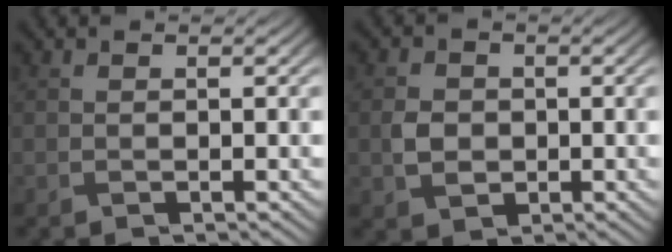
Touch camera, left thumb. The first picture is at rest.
{"total": 3.0, "force": [-0.4, 2.6, 1.5], "torque": [-0.040, -0.004, -0.010]}